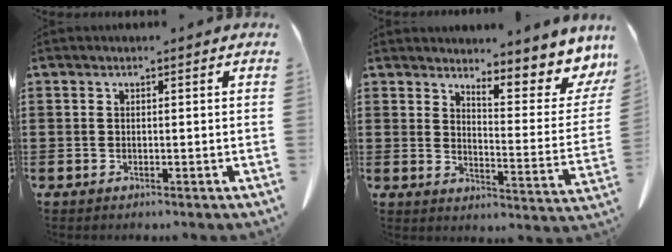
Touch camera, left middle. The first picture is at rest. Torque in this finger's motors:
{"motor_torque": [0.96, -0.18, 0.15, 0.03]}